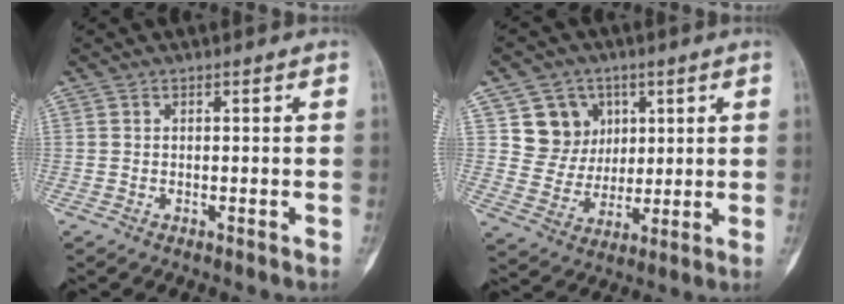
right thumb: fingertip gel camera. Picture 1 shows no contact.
{"total": 9.9, "force": [3.9, 8.9, 2.3], "torque": [0.005, -0.015, 0.075]}